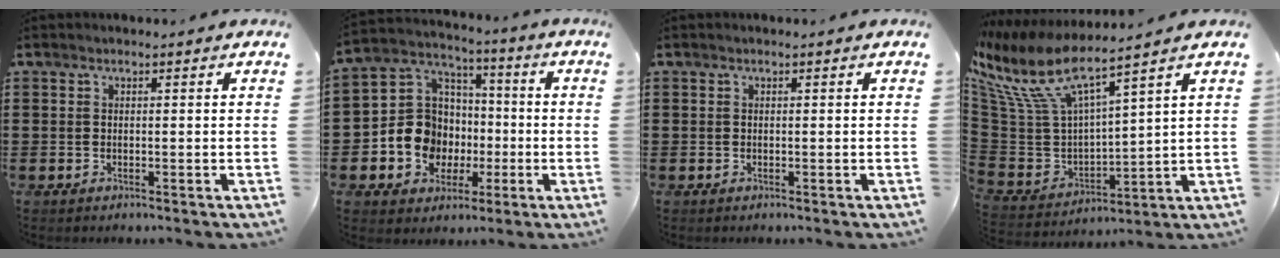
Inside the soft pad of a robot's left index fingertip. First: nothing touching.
{"total": 10.4, "force": [-2.0, 9.6, 3.6], "torque": [-0.123, 0.012, -0.034]}
{"total": 0.0}
{"total": 9.6, "force": [6.4, 2.6, 6.6], "torque": [-0.173, -0.048, 0.106]}